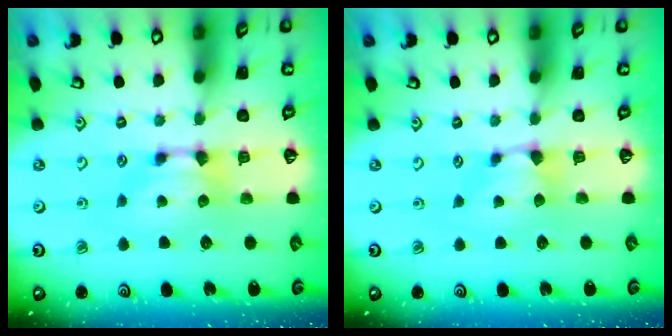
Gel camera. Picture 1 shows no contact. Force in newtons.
{"total": 0.9, "press": 0.4, "slide": 0.8}